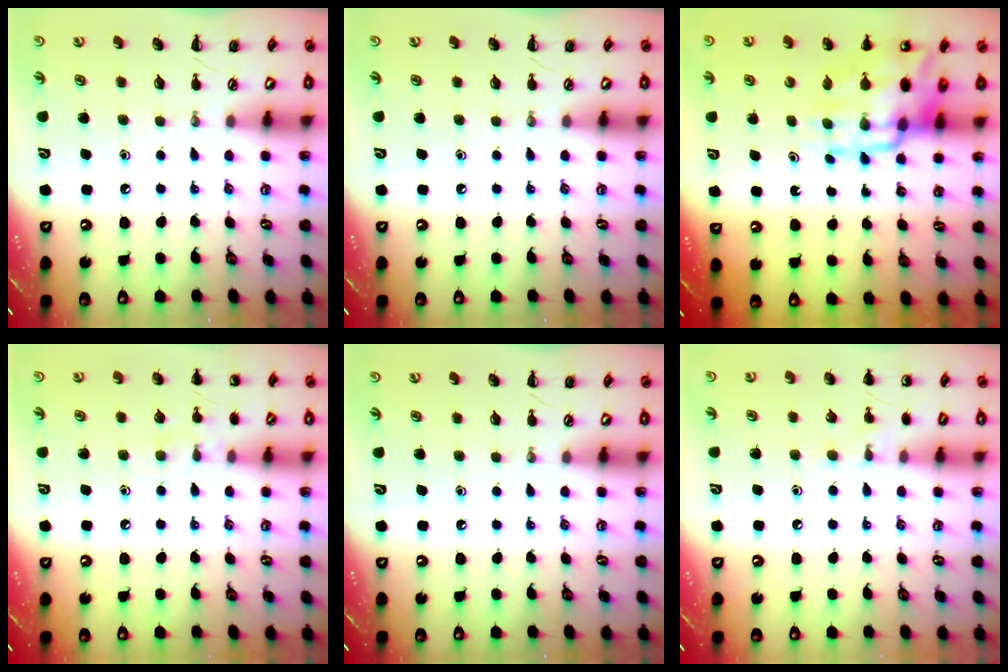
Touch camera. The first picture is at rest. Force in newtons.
{"total": 0.0}
{"total": 14.7, "press": 14.2, "slide": 3.8}
{"total": 6.5, "press": 6.2, "slide": 2.0}
{"total": 0.0}
{"total": 6.2, "press": 5.9, "slide": 1.9}